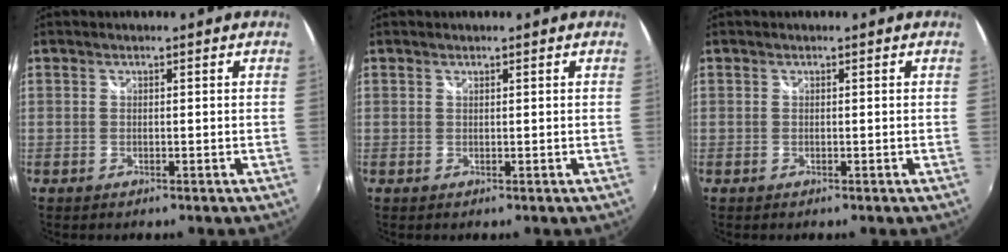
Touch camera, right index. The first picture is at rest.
{"total": 0.0}
{"total": 0.0}